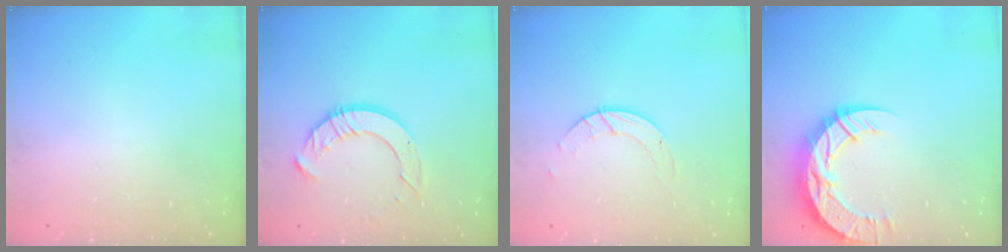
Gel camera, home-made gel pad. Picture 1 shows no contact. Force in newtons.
{"total": 9.6, "press": 9.6, "slide": 1.0}
{"total": 2.8, "press": 2.8, "slide": 0.3}
{"total": 16.1, "press": 16.0, "slide": 1.4}